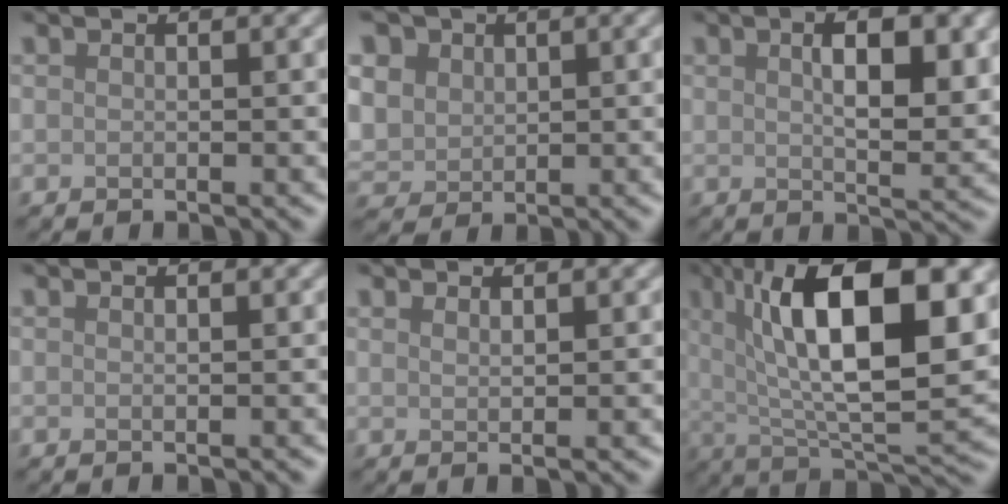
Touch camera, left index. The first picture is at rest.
{"total": 8.1, "force": [3.8, 6.1, 3.6], "torque": [-0.094, 0.022, 0.054]}
{"total": 6.3, "force": [1.8, 2.3, 5.6], "torque": [-0.079, 0.002, 0.030]}
{"total": 0.8, "force": [0.4, 0.2, 0.6], "torque": [-0.004, 0.002, 0.001]}
{"total": 1.2, "force": [0.8, 0.3, 0.9], "torque": [-0.011, -0.001, 0.012]}
{"total": 14.7, "force": [4.6, 5.3, 12.9], "torque": [-0.196, 0.001, 0.069]}